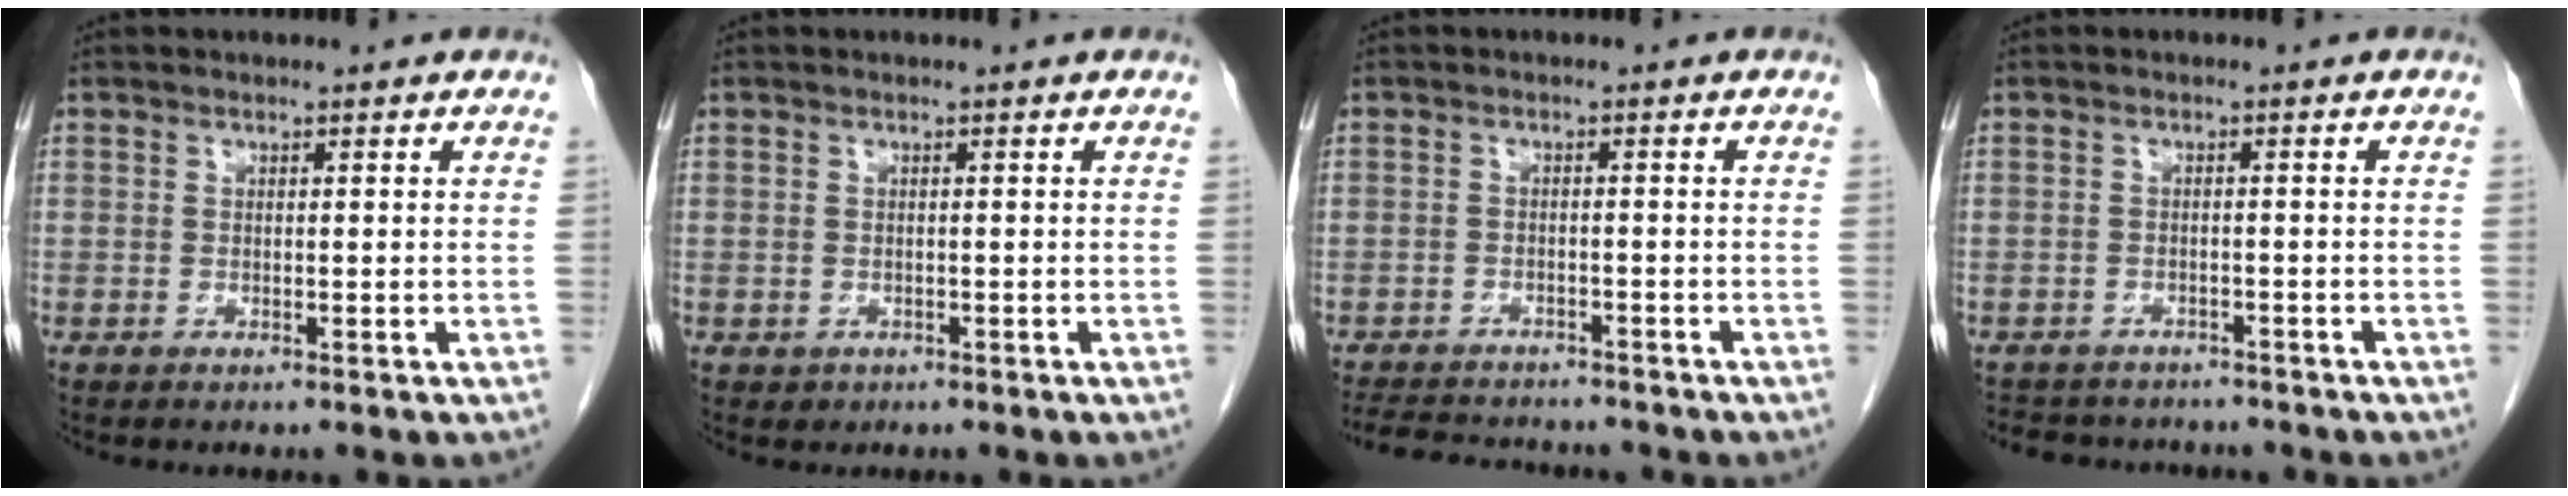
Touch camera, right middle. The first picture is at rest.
{"total": 0.8, "force": [-0.3, 0.7, 0.1], "torque": [-0.005, 0.002, 0.000]}
{"total": 10.6, "force": [-9.5, 3.0, 3.5], "torque": [-0.069, -0.001, -0.131]}
{"total": 7.8, "force": [-7.1, 2.9, 1.7], "torque": [-0.028, 0.006, -0.091]}